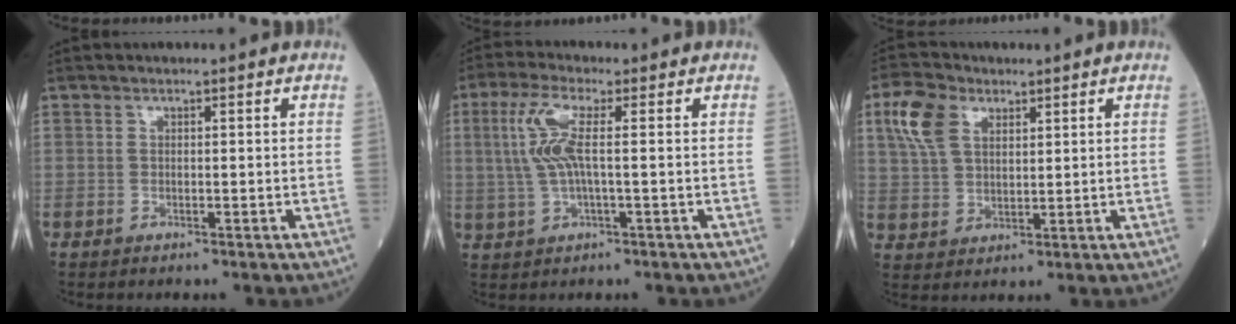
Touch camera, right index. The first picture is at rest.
{"total": 6.7, "force": [1.0, 1.3, 6.5], "torque": [-0.155, 0.014, 0.019]}
{"total": 7.6, "force": [3.5, 4.6, 4.9], "torque": [-0.118, 0.020, 0.073]}